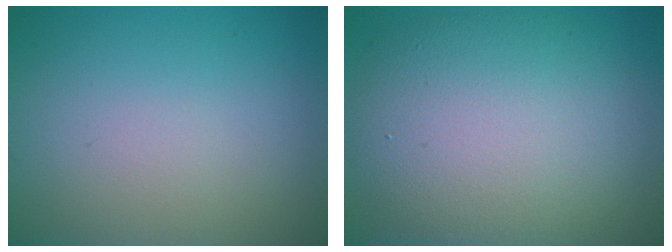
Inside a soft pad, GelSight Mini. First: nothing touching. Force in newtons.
{"total": 11.1, "press": 11.1, "slide": 0.6}